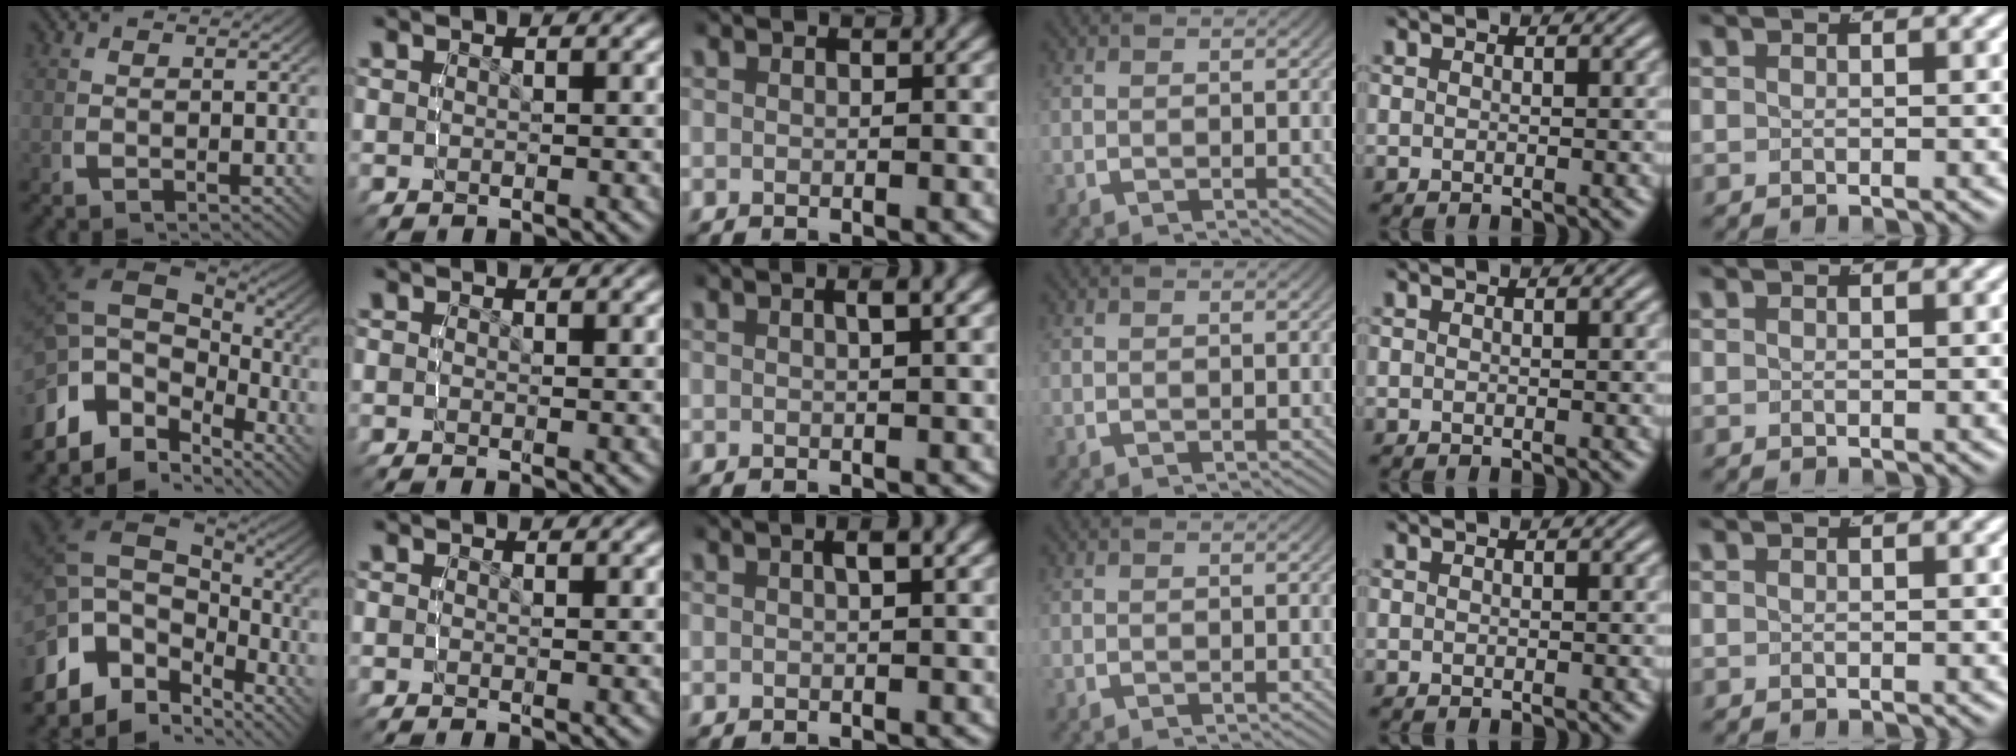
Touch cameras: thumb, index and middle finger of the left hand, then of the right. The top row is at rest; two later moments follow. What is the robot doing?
{"motion": "lift_and_place", "object": "air blower"}